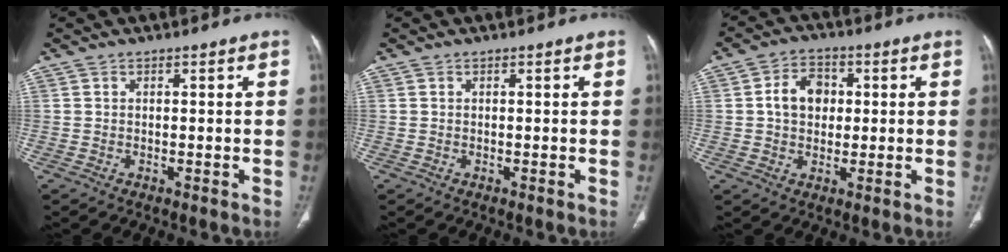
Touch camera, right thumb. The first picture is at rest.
{"total": 0.0}
{"total": 7.3, "force": [0.9, 5.6, 4.6], "torque": [-0.055, 0.010, 0.011]}